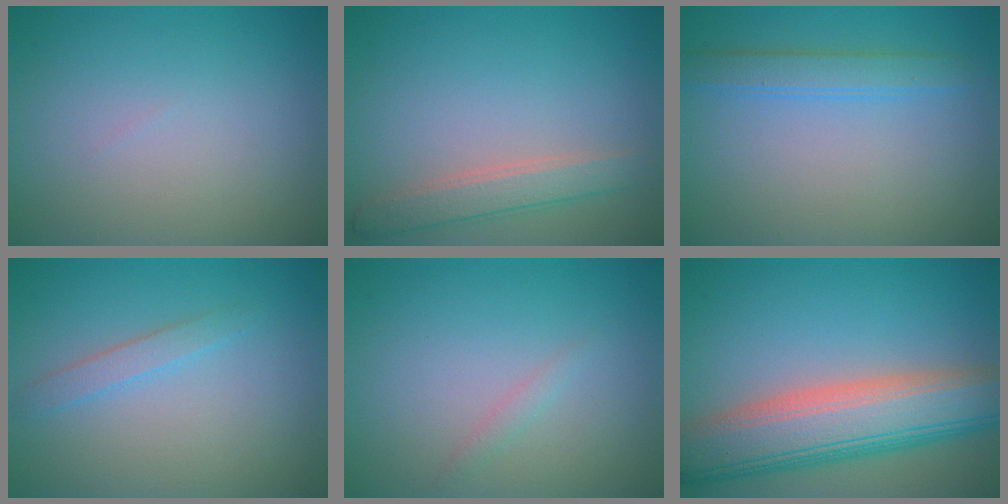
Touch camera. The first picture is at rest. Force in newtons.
{"total": 2.6, "press": 2.6, "slide": 0.2}
{"total": 2.5, "press": 2.5, "slide": 0.2}
{"total": 1.5, "press": 1.5, "slide": 0.1}
{"total": 0.7, "press": 0.7, "slide": 0.0}
{"total": 9.8, "press": 9.8, "slide": 0.5}